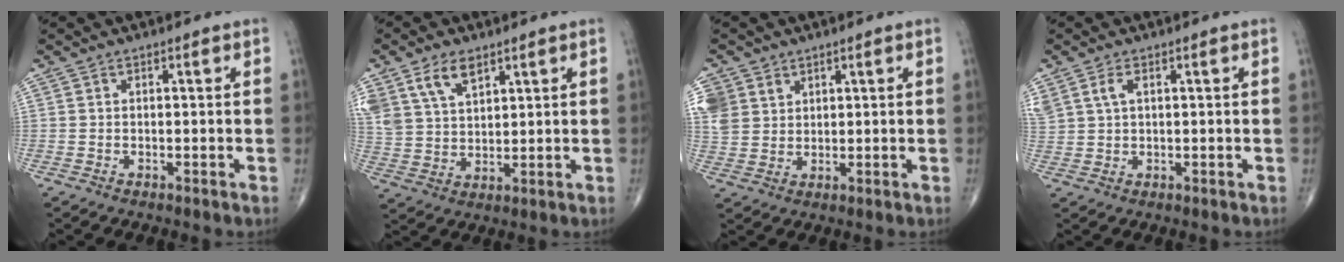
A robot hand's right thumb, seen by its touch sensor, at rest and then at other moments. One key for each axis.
{"total": 9.4, "fx": 5.6, "fy": 5.3, "fz": 5.4, "tx": -0.099, "ty": -0.016, "tz": 0.118}
{"total": 9.7, "fx": 4.4, "fy": 7.9, "fz": 3.4, "tx": -0.078, "ty": -0.004, "tz": 0.099}
{"total": 4.3, "fx": 1.8, "fy": 2.4, "fz": 3.1, "tx": -0.081, "ty": 0.006, "tz": 0.043}